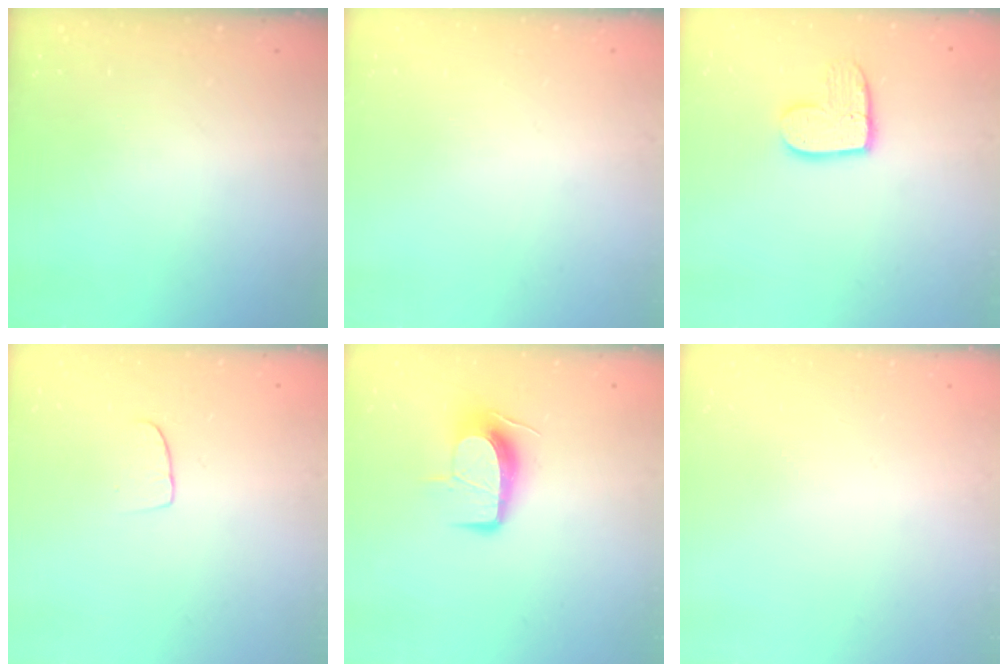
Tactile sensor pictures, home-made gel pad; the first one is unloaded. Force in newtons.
{"total": 0.0}
{"total": 10.7, "press": 10.7, "slide": 1.0}
{"total": 6.0, "press": 5.9, "slide": 0.5}
{"total": 10.5, "press": 10.5, "slide": 0.9}
{"total": 0.0}